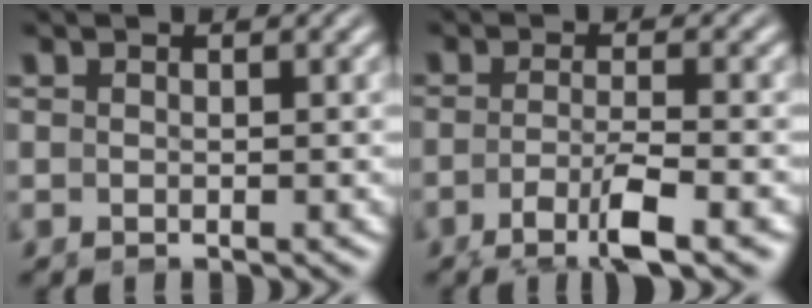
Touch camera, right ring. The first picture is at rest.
{"total": 3.6, "force": [-1.7, 0.7, 3.1], "torque": [-0.053, -0.020, -0.015]}